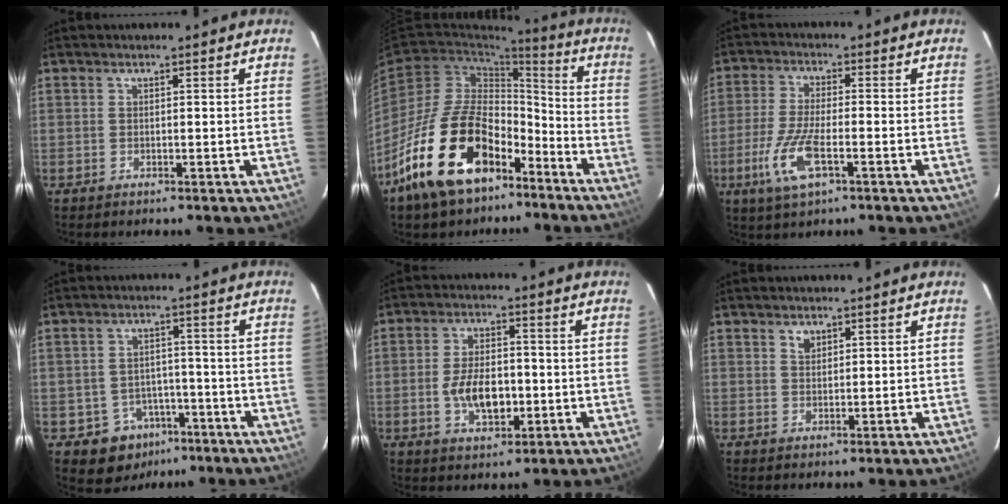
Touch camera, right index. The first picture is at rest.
{"total": 21.4, "force": [-13.0, 11.1, 12.9], "torque": [-0.243, 0.011, -0.215]}
{"total": 9.4, "force": [-3.8, 2.7, 8.1], "torque": [-0.179, -0.012, -0.073]}
{"total": 8.1, "force": [-4.7, 6.4, 1.6], "torque": [-0.039, 0.028, -0.051]}
{"total": 9.3, "force": [-1.9, 5.0, 7.6], "torque": [-0.149, 0.000, -0.027]}
{"total": 1.9, "force": [1.1, 1.3, 0.7], "torque": [-0.010, 0.004, 0.021]}